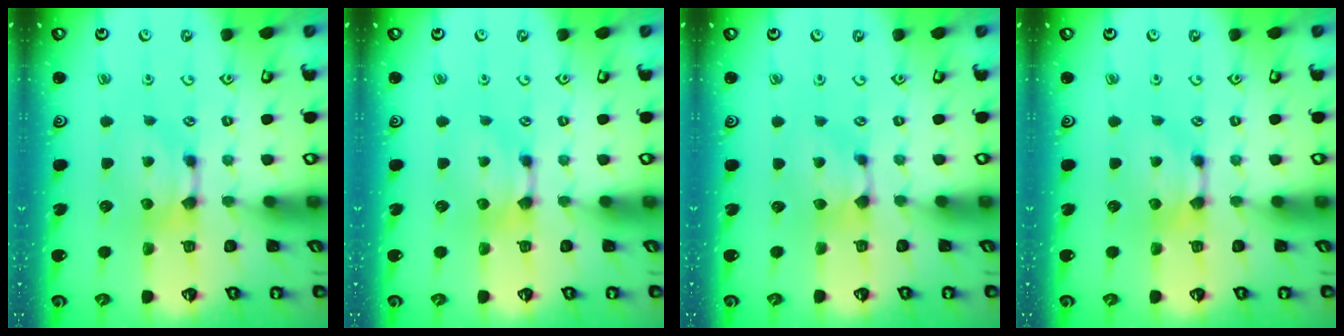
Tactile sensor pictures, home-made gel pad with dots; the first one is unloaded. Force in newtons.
{"total": 0.0}
{"total": 0.9, "press": 0.7, "slide": 0.6}
{"total": 0.0}